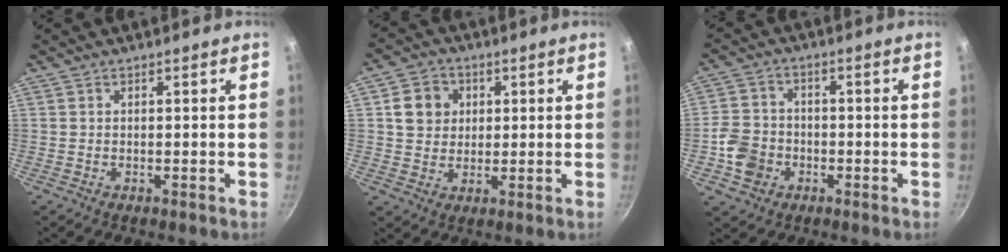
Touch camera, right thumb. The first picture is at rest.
{"total": 7.6, "force": [1.7, 6.8, 3.0], "torque": [-0.025, -0.002, 0.028]}
{"total": 7.6, "force": [-2.4, 6.3, 3.3], "torque": [-0.045, 0.018, -0.046]}